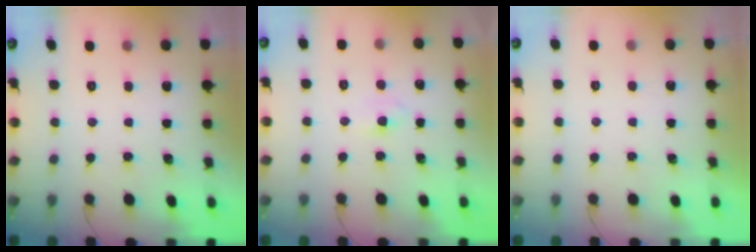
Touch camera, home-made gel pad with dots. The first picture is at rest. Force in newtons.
{"total": 2.1, "press": 1.9, "slide": 0.9}
{"total": 1.0, "press": 1.0, "slide": 0.2}